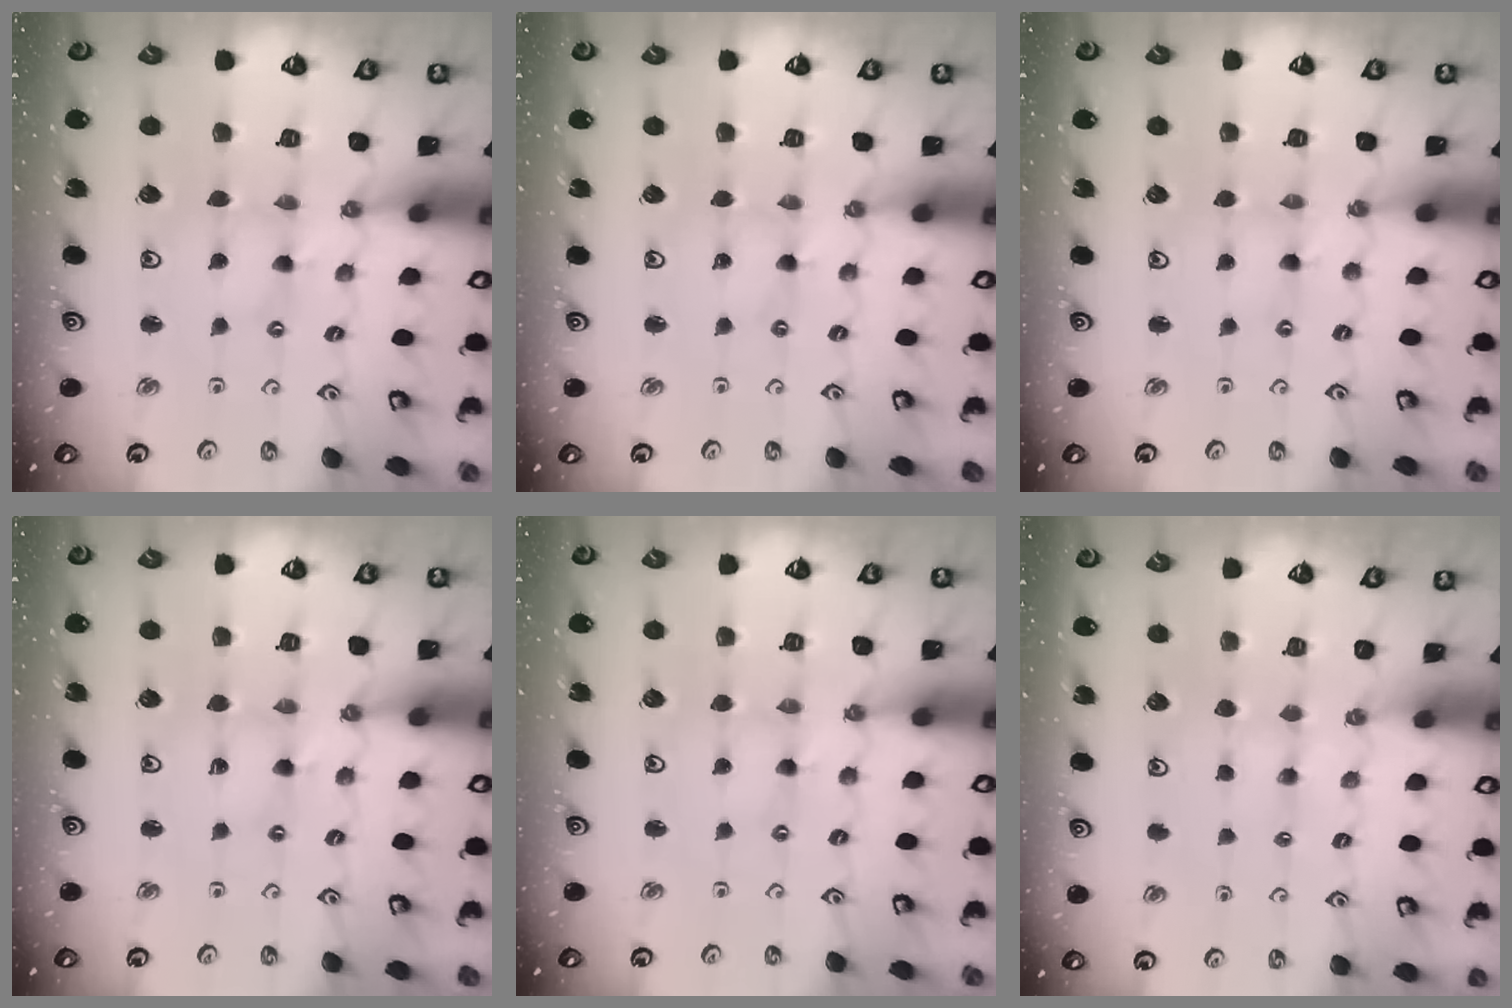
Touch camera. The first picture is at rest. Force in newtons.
{"total": 0.0}
{"total": 0.0}
{"total": 1.3, "press": 1.3, "slide": 0.3}
{"total": 1.0, "press": 1.0, "slide": 0.2}
{"total": 2.6, "press": 2.5, "slide": 0.5}